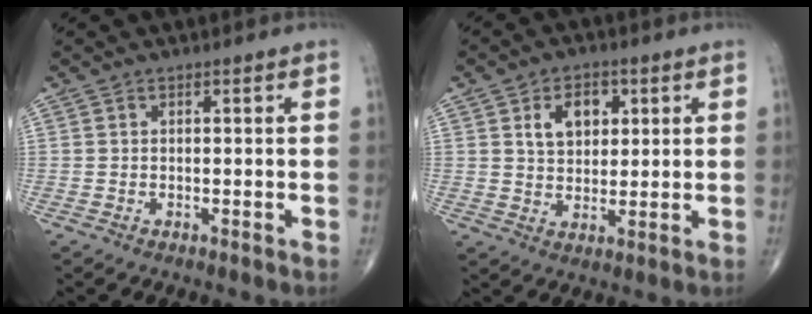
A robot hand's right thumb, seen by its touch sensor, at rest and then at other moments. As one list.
[{"total": 7.4, "force": [2.7, 5.0, 4.8], "torque": [-0.048, -0.011, 0.044]}]